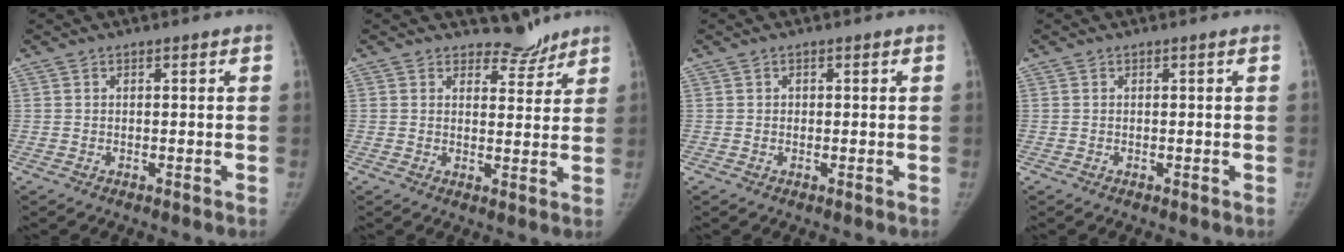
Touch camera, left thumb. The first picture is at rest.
{"total": 4.4, "force": [3.9, 2.0, 0.2], "torque": [0.022, -0.033, 0.055]}
{"total": 0.7, "force": [0.2, 0.6, 0.3], "torque": [0.004, 0.001, 0.001]}
{"total": 0.0}